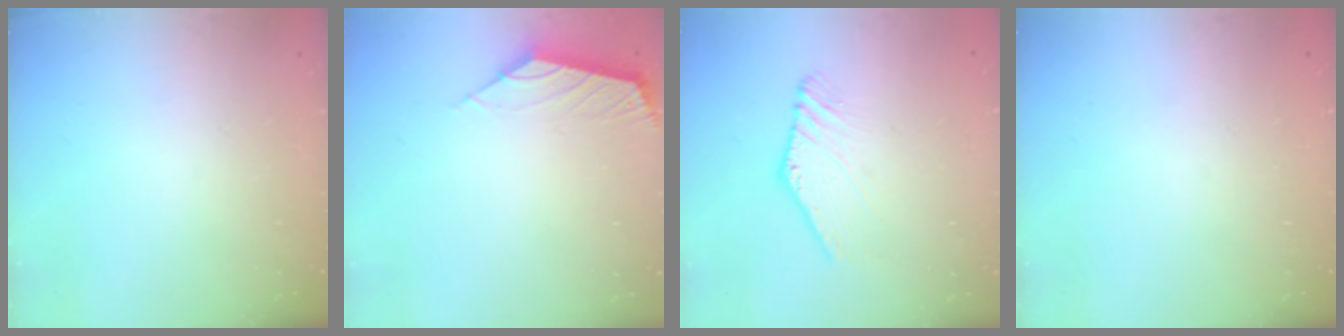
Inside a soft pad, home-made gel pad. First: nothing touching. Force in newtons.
{"total": 2.6, "press": 2.5, "slide": 0.6}
{"total": 1.3, "press": 1.3, "slide": 0.3}
{"total": 2.8, "press": 2.8, "slide": 0.5}